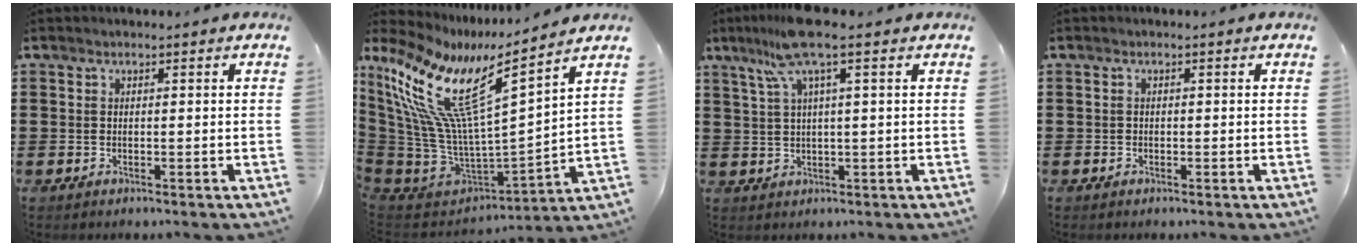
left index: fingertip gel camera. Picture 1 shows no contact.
{"total": 13.3, "force": [7.5, 3.0, 10.6], "torque": [-0.250, -0.059, 0.116]}
{"total": 7.2, "force": [3.5, 0.4, 6.3], "torque": [-0.145, -0.002, 0.057]}
{"total": 0.6, "force": [-0.3, 0.4, 0.0], "torque": [-0.003, 0.002, -0.008]}